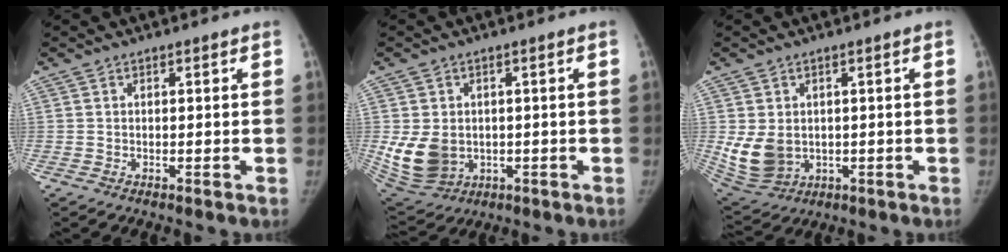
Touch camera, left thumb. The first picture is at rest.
{"total": 10.5, "force": [-0.6, 8.3, 6.3], "torque": [-0.111, -0.008, 0.013]}
{"total": 8.8, "force": [0.0, 6.9, 5.5], "torque": [-0.100, -0.013, 0.023]}